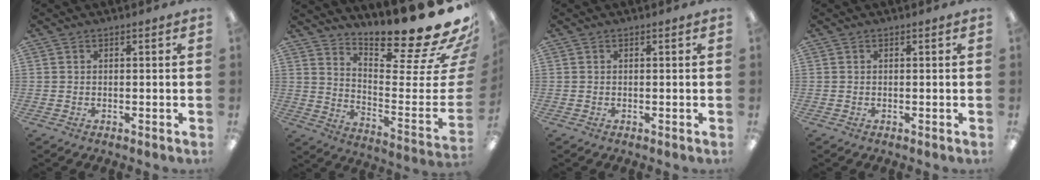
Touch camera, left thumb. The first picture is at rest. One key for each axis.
{"total": 20.3, "fx": 17.4, "fy": 1.9, "fz": 10.2, "tx": -0.118, "ty": -0.158, "tz": 0.269}
{"total": 0.0}
{"total": 0.0}